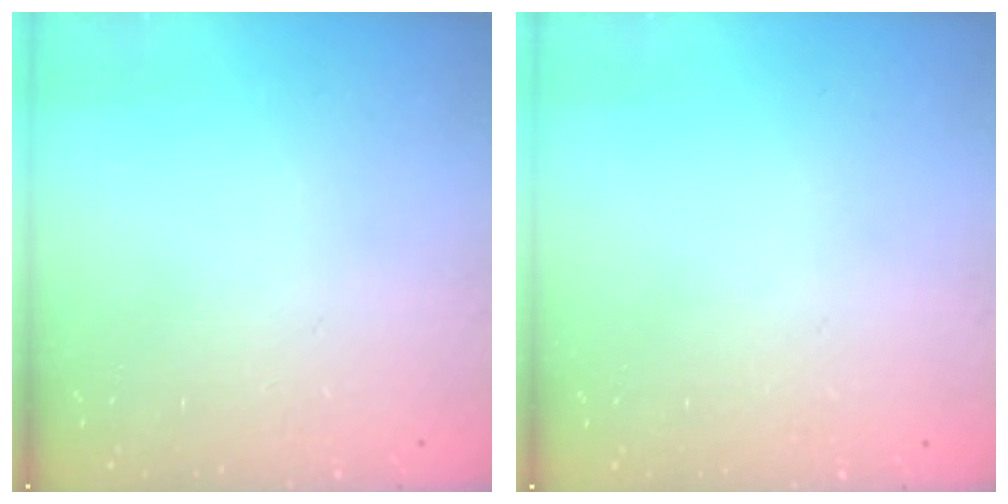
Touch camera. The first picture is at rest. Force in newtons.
{"total": 0.0}